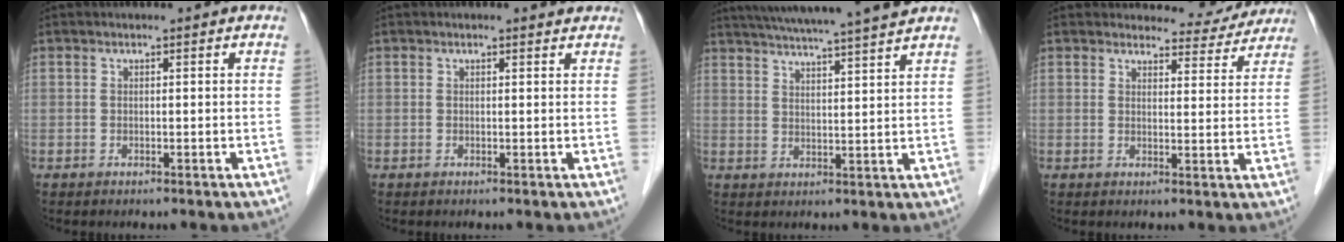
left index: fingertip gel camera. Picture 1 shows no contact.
{"total": 0.9, "force": [0.8, 0.3, 0.1], "torque": [-0.012, -0.001, 0.005]}
{"total": 15.8, "force": [14.2, -0.8, 7.0], "torque": [-0.123, 0.007, 0.198]}
{"total": 6.9, "force": [6.7, 2.0, -0.1], "torque": [0.012, -0.010, 0.067]}